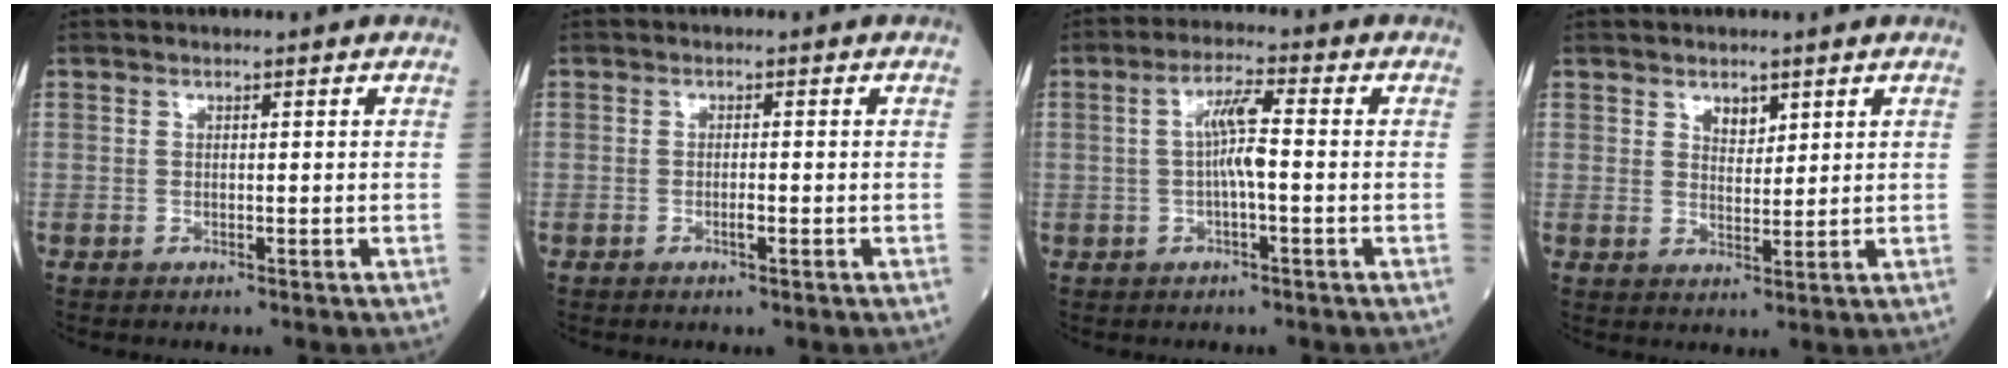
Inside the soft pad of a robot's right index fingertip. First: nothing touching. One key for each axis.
{"total": 1.2, "fx": -0.5, "fy": 0.1, "fz": 1.1, "tx": -0.021, "ty": 0.000, "tz": -0.010}
{"total": 5.3, "fx": -0.1, "fy": 0.5, "fz": 5.3, "tx": -0.100, "ty": 0.011, "tz": -0.004}
{"total": 2.6, "fx": 1.7, "fy": 1.4, "fz": 1.5, "tx": -0.023, "ty": -0.003, "tz": 0.033}